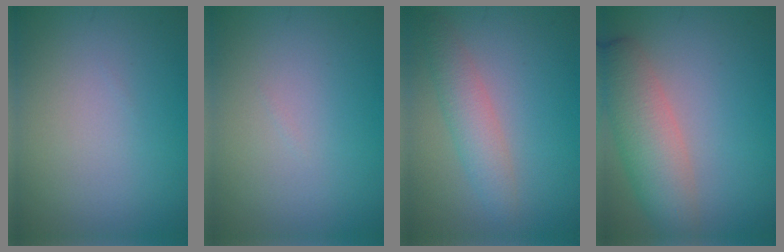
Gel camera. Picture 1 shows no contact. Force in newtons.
{"total": 0.0}
{"total": 2.8, "press": 2.8, "slide": 0.1}
{"total": 4.5, "press": 4.5, "slide": 0.3}